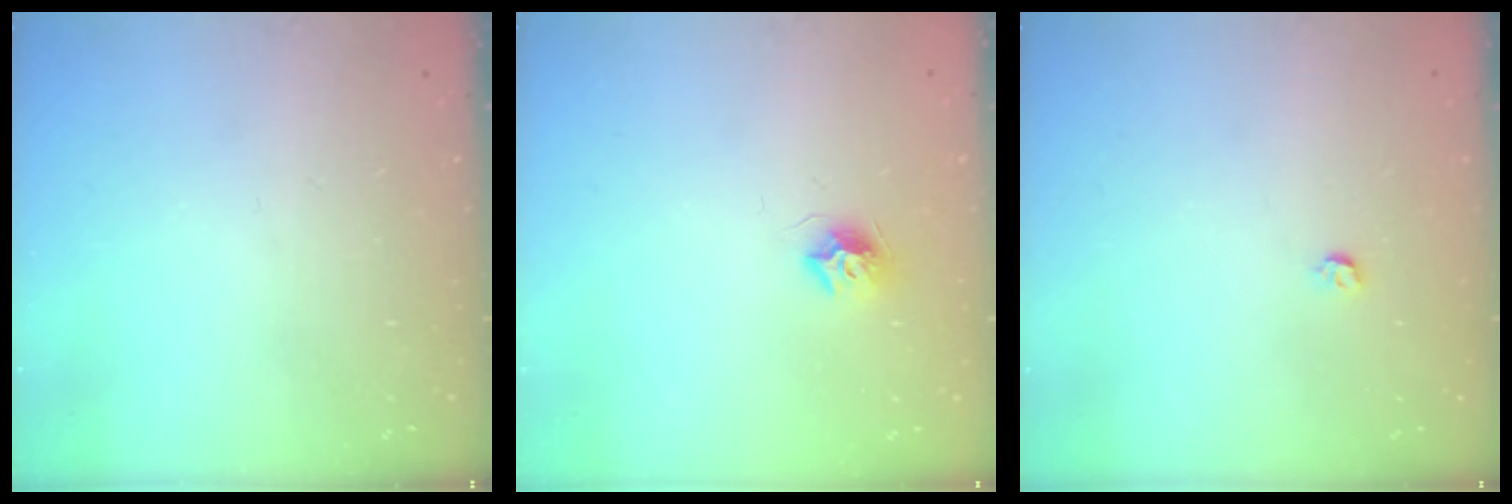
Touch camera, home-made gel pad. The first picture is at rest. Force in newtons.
{"total": 7.4, "press": 7.4, "slide": 0.0}
{"total": 3.2, "press": 3.2, "slide": 0.6}